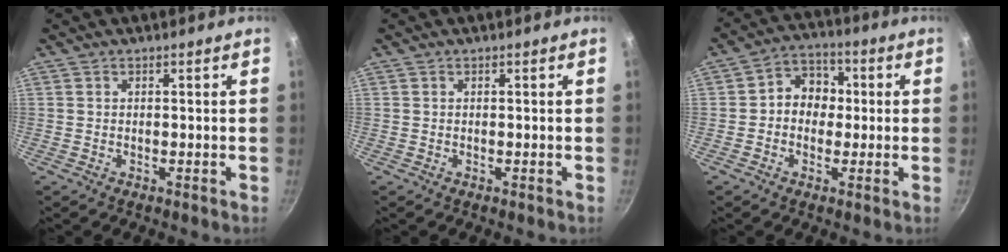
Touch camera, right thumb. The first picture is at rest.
{"total": 0.0}
{"total": 8.0, "force": [0.3, 6.8, 4.3], "torque": [-0.024, 0.019, -0.011]}